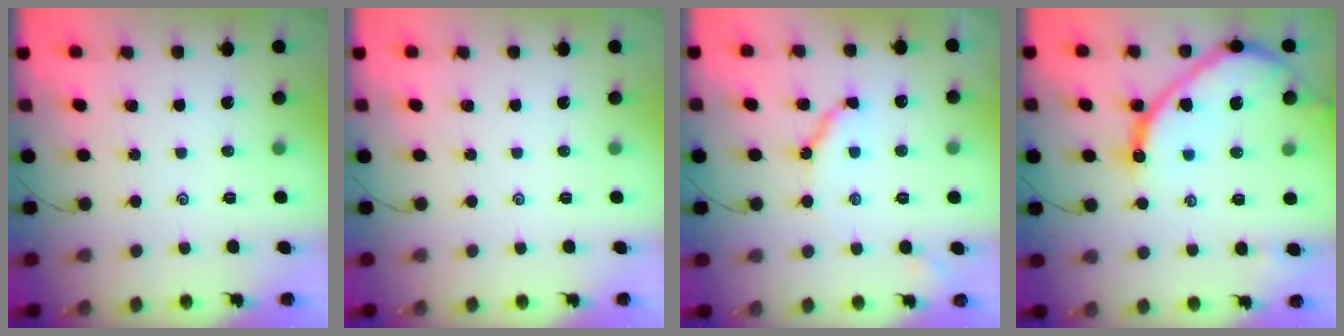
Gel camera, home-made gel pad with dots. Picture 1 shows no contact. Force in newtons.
{"total": 0.0}
{"total": 7.9, "press": 7.8, "slide": 0.9}
{"total": 18.1, "press": 18.1, "slide": 1.7}